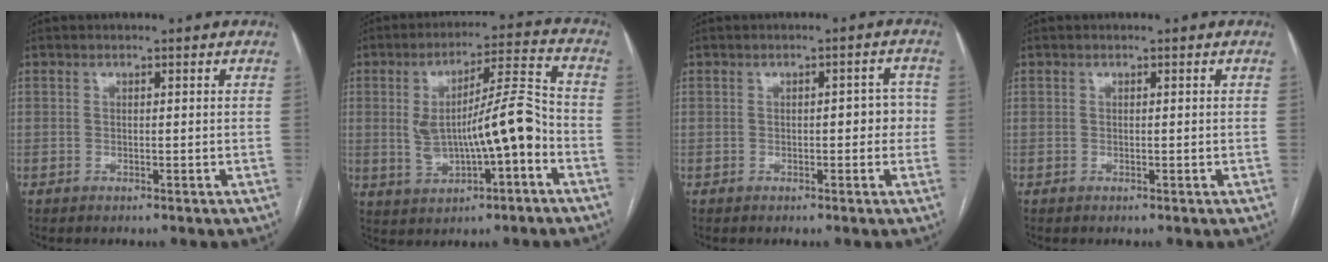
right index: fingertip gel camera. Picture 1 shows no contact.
{"total": 12.3, "force": [-1.8, 2.3, 11.9], "torque": [-0.207, 0.021, -0.022]}
{"total": 3.2, "force": [-0.3, 1.5, 2.8], "torque": [-0.025, 0.015, -0.004]}
{"total": 0.0}